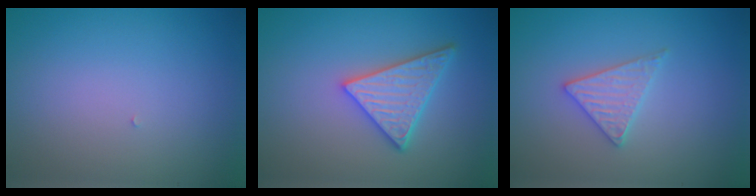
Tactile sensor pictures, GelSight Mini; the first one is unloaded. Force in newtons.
{"total": 4.1, "press": 3.8, "slide": 1.6}
{"total": 2.6, "press": 2.6, "slide": 0.3}